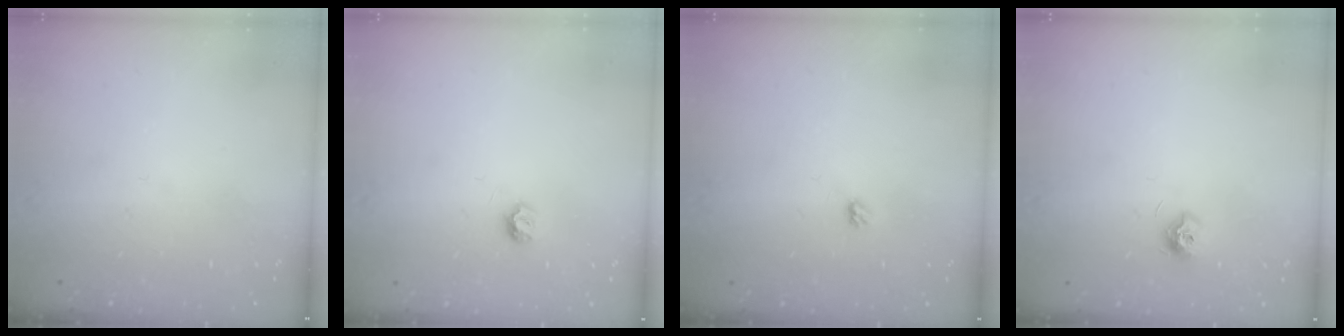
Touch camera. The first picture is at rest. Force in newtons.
{"total": 5.5, "press": 5.4, "slide": 0.6}
{"total": 2.9, "press": 2.9, "slide": 0.5}
{"total": 7.8, "press": 7.8, "slide": 0.3}